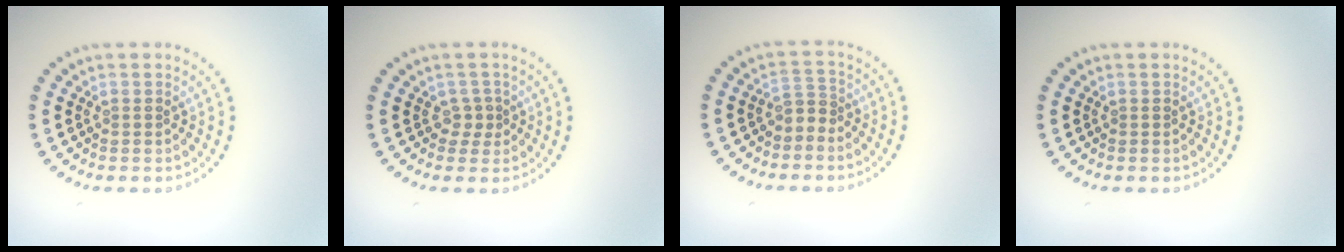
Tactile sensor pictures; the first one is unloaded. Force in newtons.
{"total": 1.1, "press": 0.8, "slide": 0.8}
{"total": 1.6, "press": 1.1, "slide": 1.1}
{"total": 0.0}